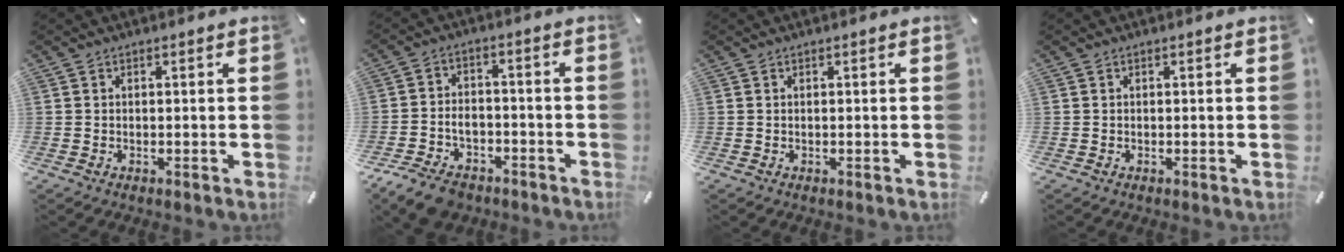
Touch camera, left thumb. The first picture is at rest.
{"total": 7.3, "force": [-4.5, 4.9, 2.8], "torque": [-0.053, 0.033, -0.081]}
{"total": 0.0}
{"total": 0.0}